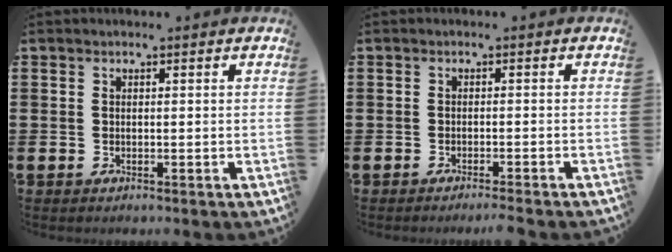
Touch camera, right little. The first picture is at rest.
{"total": 0.9, "force": [-0.9, -0.2, 0.3], "torque": [-0.003, 0.000, -0.018]}